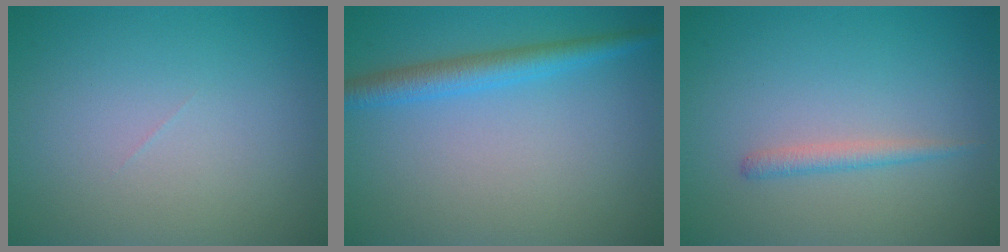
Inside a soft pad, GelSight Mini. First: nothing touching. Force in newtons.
{"total": 2.9, "press": 2.9, "slide": 0.1}
{"total": 1.3, "press": 1.3, "slide": 0.0}